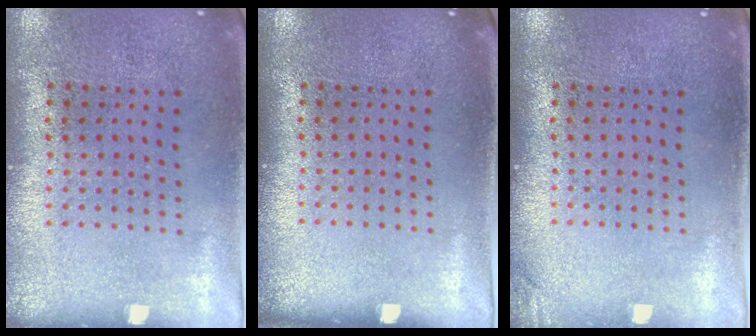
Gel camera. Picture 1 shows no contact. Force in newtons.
{"total": 0.0}
{"total": 0.9, "press": 0.9, "slide": 0.2}